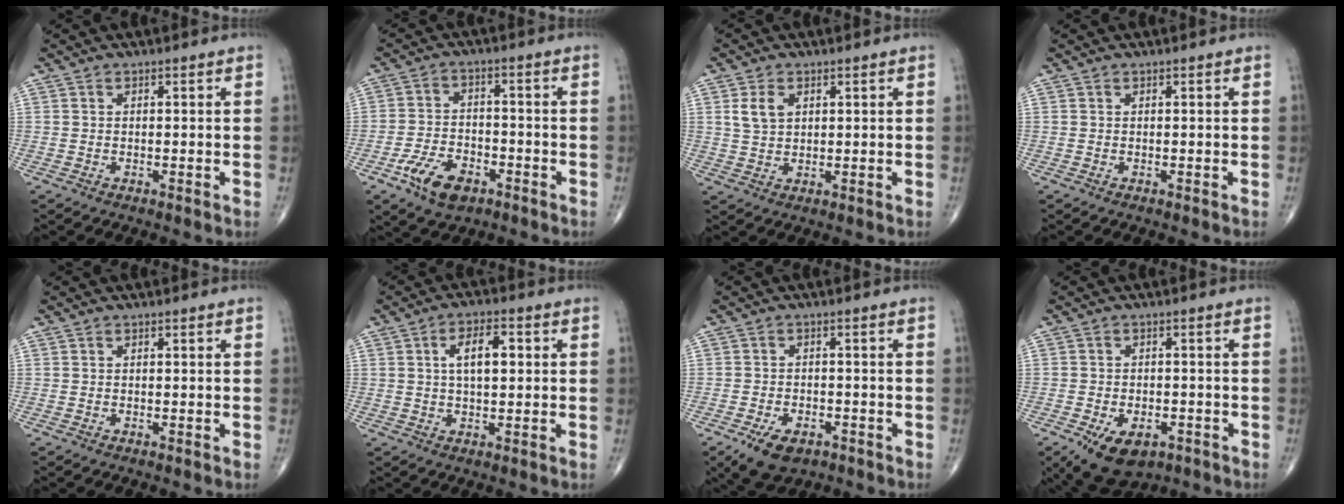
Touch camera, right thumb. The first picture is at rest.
{"total": 9.0, "force": [-4.8, 5.2, 5.6], "torque": [-0.092, 0.020, -0.085]}
{"total": 4.5, "force": [1.5, 3.0, 3.0], "torque": [-0.050, -0.004, 0.033]}
{"total": 0.0}
{"total": 0.0}
{"total": 7.0, "force": [1.3, 3.4, 6.0], "torque": [-0.091, 0.009, 0.020]}
{"total": 7.3, "force": [-4.2, 4.2, 4.4], "torque": [-0.068, 0.008, -0.064]}
{"total": 10.0, "force": [-5.3, 5.8, 6.1], "torque": [-0.086, 0.012, -0.073]}